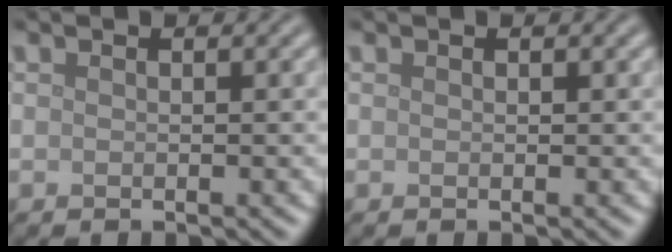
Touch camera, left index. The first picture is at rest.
{"total": 0.0}